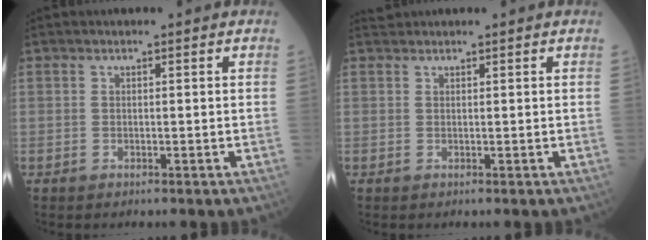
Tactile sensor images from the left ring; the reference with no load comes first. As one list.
[{"total": 0.6, "force": [0.6, -0.1, -0.2], "torque": [-0.006, 0.012, 0.018]}]